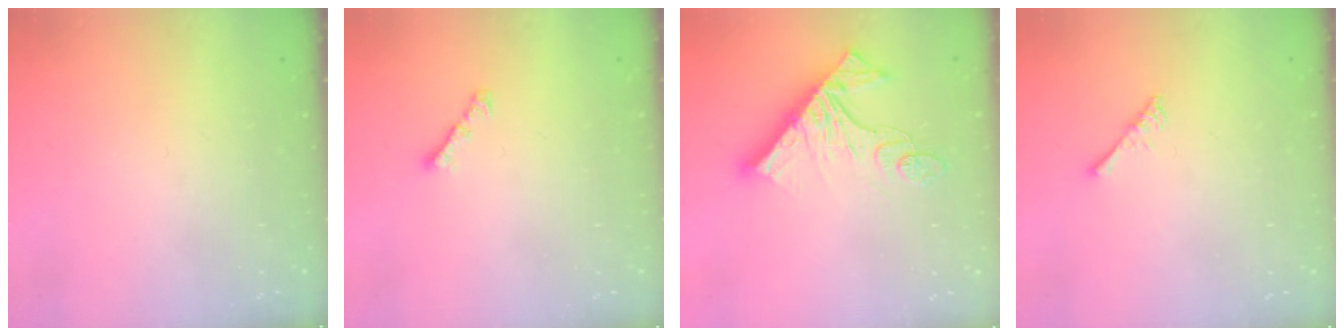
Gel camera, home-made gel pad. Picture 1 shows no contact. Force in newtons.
{"total": 2.6, "press": 2.5, "slide": 0.7}
{"total": 15.3, "press": 15.3, "slide": 1.0}
{"total": 2.4, "press": 2.4, "slide": 0.4}